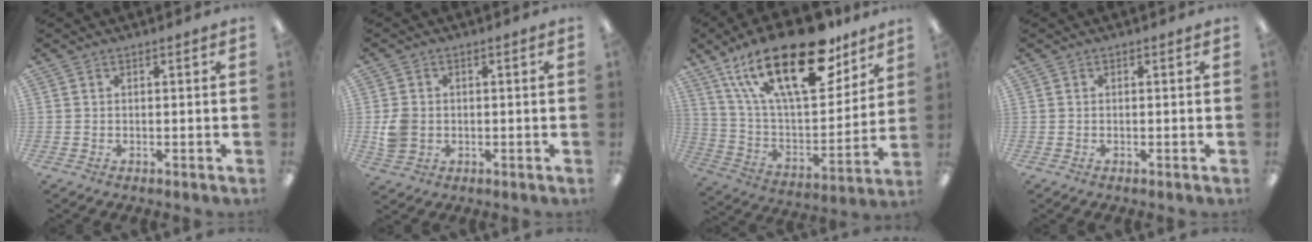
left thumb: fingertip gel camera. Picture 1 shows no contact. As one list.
[{"total": 5.0, "force": [-0.4, 4.3, 2.5], "torque": [-0.043, 0.006, -0.005]}, {"total": 28.5, "force": [16.8, 12.0, 19.7], "torque": [-0.353, -0.095, 0.287]}, {"total": 0.0}]